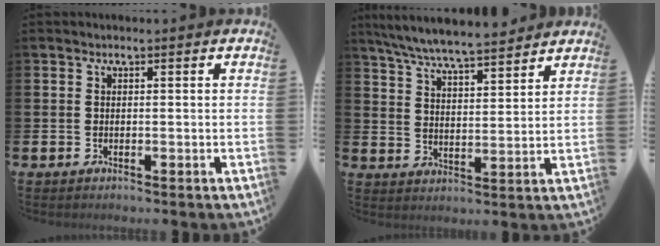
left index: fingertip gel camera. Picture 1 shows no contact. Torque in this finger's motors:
{"motor_torque": [1.04, -1.10, 0.70, 0.21]}